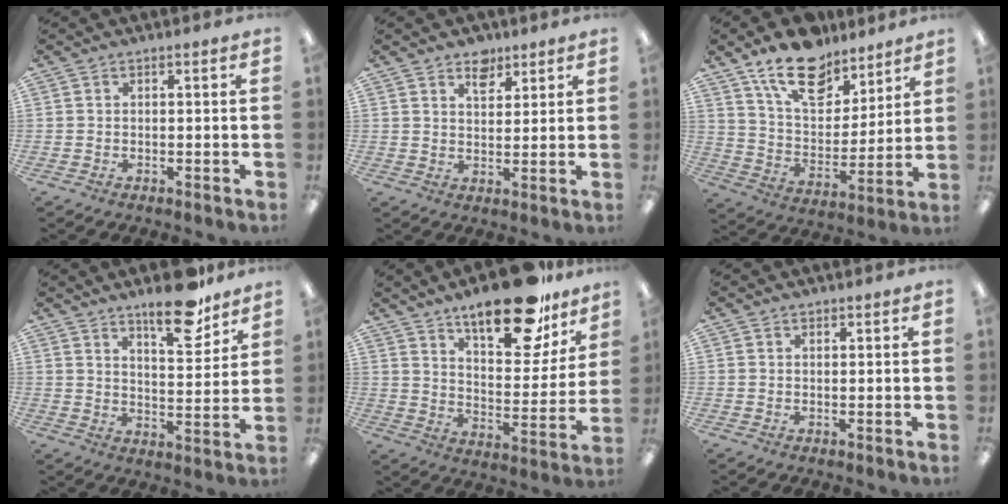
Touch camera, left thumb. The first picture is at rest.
{"total": 5.6, "force": [4.1, 3.2, 2.0], "torque": [-0.010, -0.021, 0.070]}
{"total": 17.1, "force": [12.7, 8.4, 7.9], "torque": [-0.134, -0.073, 0.227]}
{"total": 13.1, "force": [9.9, 4.3, 7.4], "torque": [-0.089, -0.064, 0.166]}
{"total": 21.7, "force": [15.9, 8.1, 12.3], "torque": [-0.175, -0.097, 0.262]}
{"total": 0.9, "force": [0.7, 0.4, 0.2], "torque": [-0.004, 0.001, 0.014]}